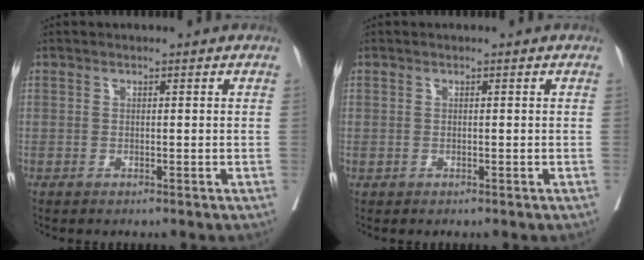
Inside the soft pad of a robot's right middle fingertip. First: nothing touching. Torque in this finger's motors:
{"motor_torque": [0.15, -0.17, 0.03, 0.00]}